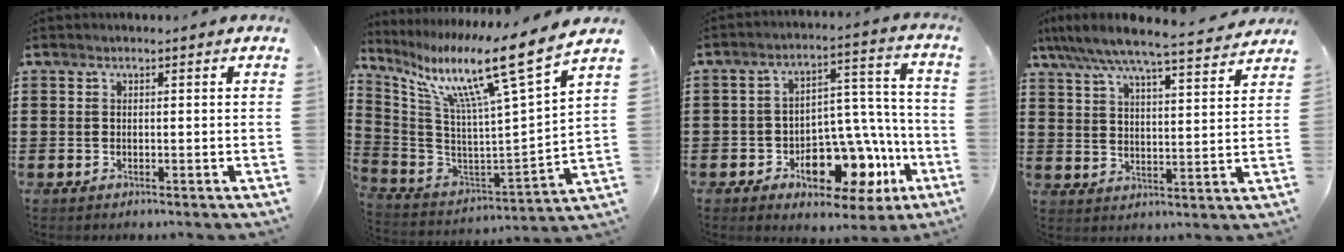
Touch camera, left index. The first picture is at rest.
{"total": 12.5, "force": [8.4, -0.3, 9.2], "torque": [-0.188, -0.065, 0.121]}
{"total": 10.8, "force": [-5.8, 6.2, 6.7], "torque": [-0.103, 0.020, -0.096]}
{"total": 6.5, "force": [6.0, -0.2, 2.6], "torque": [-0.076, -0.040, 0.098]}